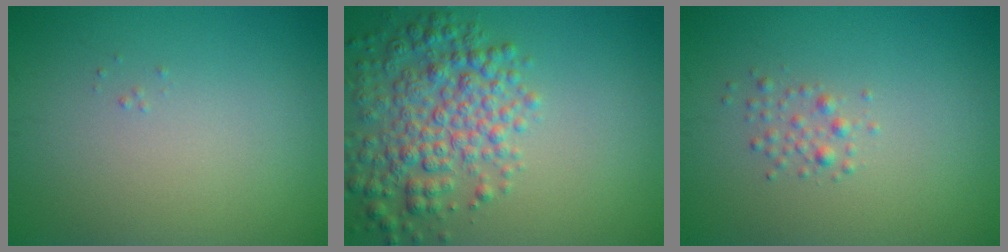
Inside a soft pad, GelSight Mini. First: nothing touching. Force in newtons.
{"total": 5.8, "press": 5.8, "slide": 0.2}
{"total": 1.2, "press": 1.2, "slide": 0.0}